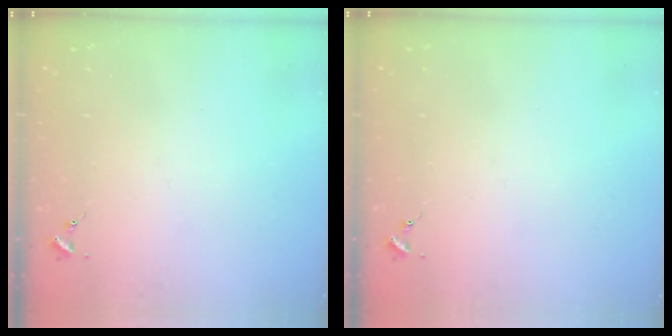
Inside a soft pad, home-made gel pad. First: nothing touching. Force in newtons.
{"total": 0.0}